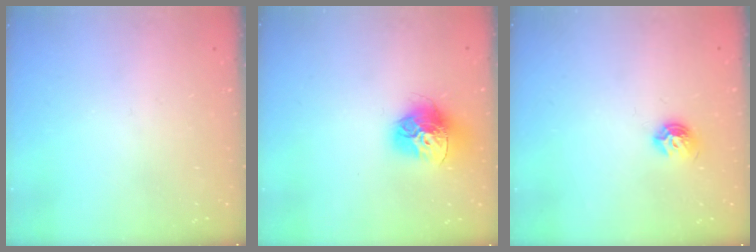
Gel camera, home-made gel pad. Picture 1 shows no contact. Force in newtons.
{"total": 15.3, "press": 15.2, "slide": 1.7}
{"total": 7.0, "press": 6.9, "slide": 0.7}